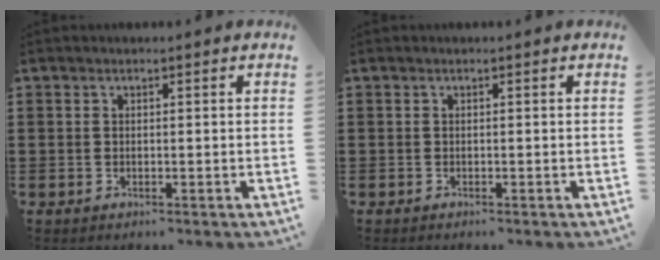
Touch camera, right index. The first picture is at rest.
{"total": 0.0}